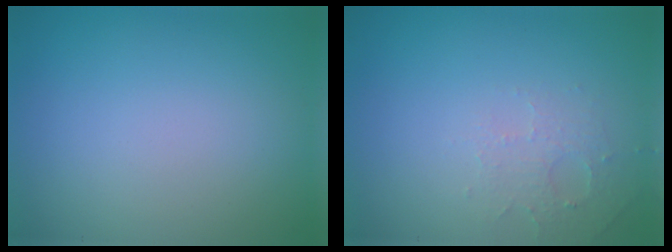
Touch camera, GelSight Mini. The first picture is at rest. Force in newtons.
{"total": 1.8, "press": 1.7, "slide": 0.4}